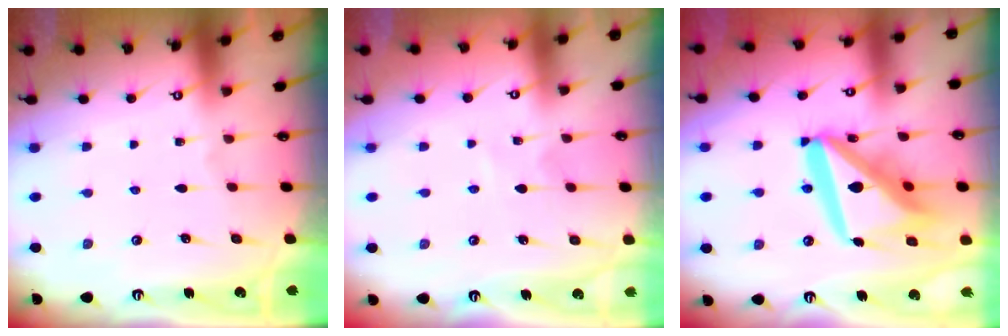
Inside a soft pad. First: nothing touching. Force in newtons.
{"total": 1.4, "press": 1.3, "slide": 0.1}
{"total": 20.2, "press": 20.1, "slide": 2.6}